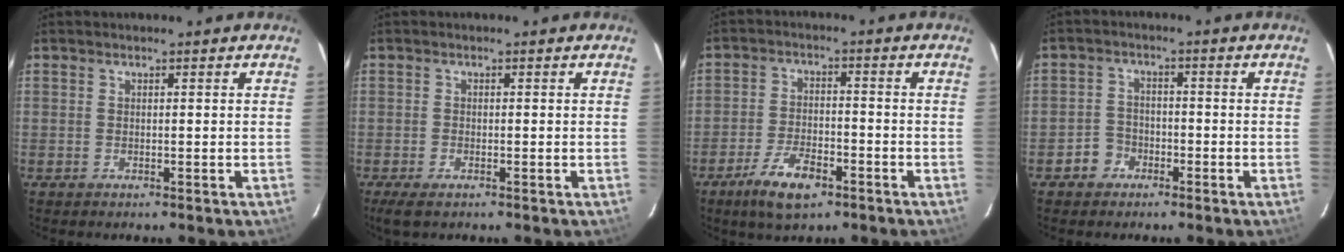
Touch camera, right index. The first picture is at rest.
{"total": 3.1, "force": [-2.0, 1.1, 2.0], "torque": [-0.046, -0.008, -0.037]}
{"total": 8.5, "force": [-5.4, 3.4, 5.7], "torque": [-0.130, -0.005, -0.098]}
{"total": 4.5, "force": [-2.3, 3.8, 0.9], "torque": [-0.022, 0.016, -0.038]}